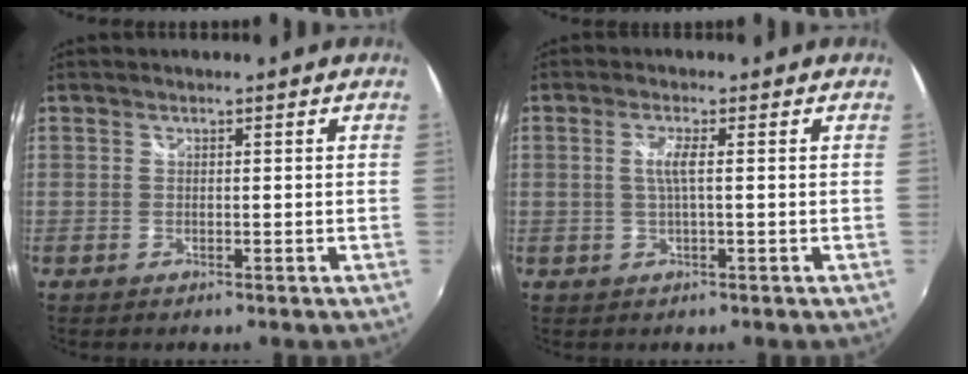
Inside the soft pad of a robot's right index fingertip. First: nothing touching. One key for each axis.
{"total": 2.7, "fx": 0.1, "fy": -0.1, "fz": 2.7, "tx": -0.054, "ty": -0.001, "tz": 0.000}